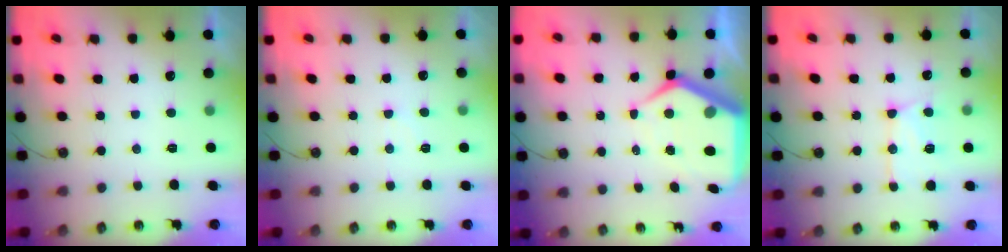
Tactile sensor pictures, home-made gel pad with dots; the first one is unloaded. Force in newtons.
{"total": 6.4, "press": 6.3, "slide": 0.9}
{"total": 11.8, "press": 11.7, "slide": 1.1}
{"total": 13.9, "press": 13.8, "slide": 1.3}